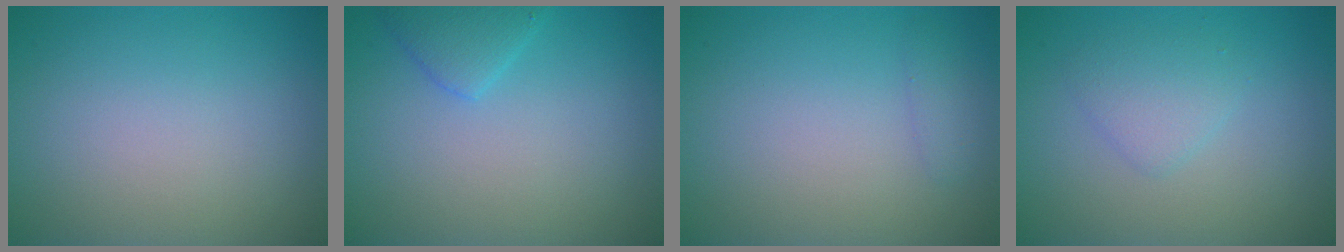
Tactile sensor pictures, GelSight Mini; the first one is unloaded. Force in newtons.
{"total": 2.1, "press": 2.1, "slide": 0.1}
{"total": 0.8, "press": 0.8, "slide": 0.0}
{"total": 1.9, "press": 1.9, "slide": 0.2}